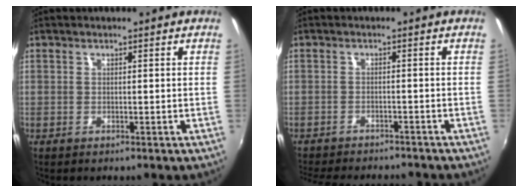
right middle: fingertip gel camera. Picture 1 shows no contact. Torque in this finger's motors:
{"motor_torque": [1.07, -1.07, 0.13, 0.05]}